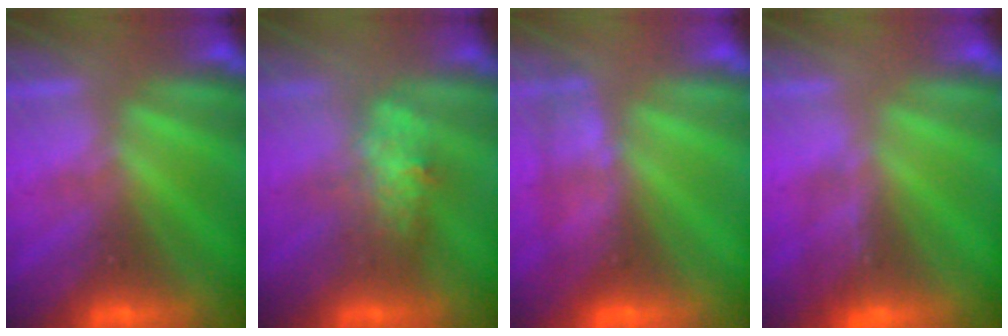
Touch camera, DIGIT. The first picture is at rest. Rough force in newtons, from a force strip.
{"total": 2.6}
{"total": 2.4}
{"total": 1.3}